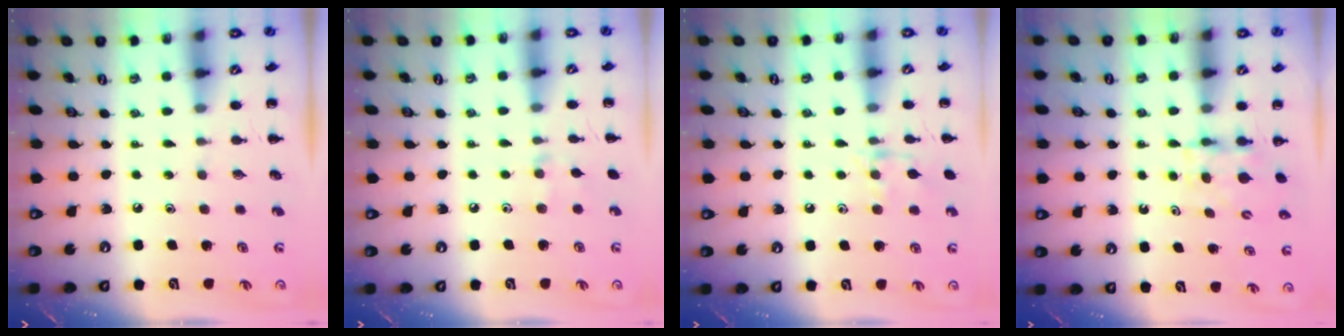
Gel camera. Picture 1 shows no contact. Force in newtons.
{"total": 4.5, "press": 4.3, "slide": 1.6}
{"total": 8.3, "press": 8.2, "slide": 1.2}
{"total": 4.9, "press": 4.9, "slide": 0.5}